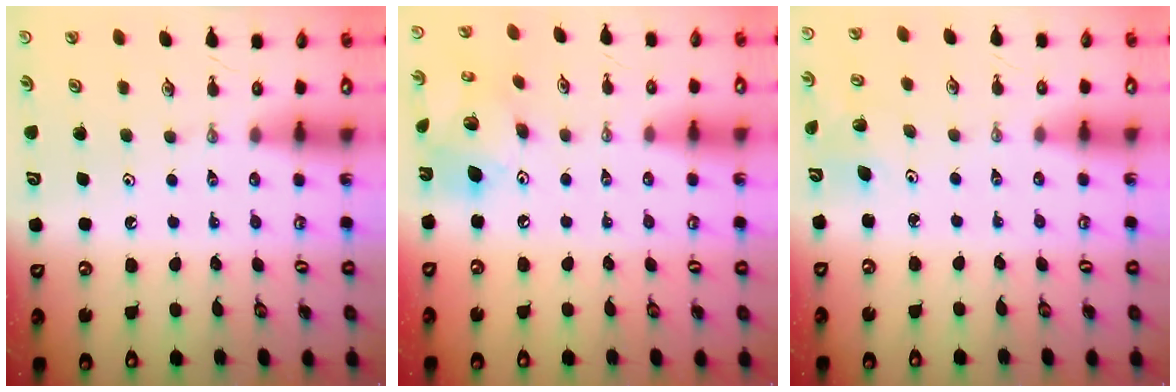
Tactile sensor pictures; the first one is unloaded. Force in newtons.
{"total": 12.5, "press": 12.5, "slide": 0.5}
{"total": 2.8, "press": 2.5, "slide": 1.3}